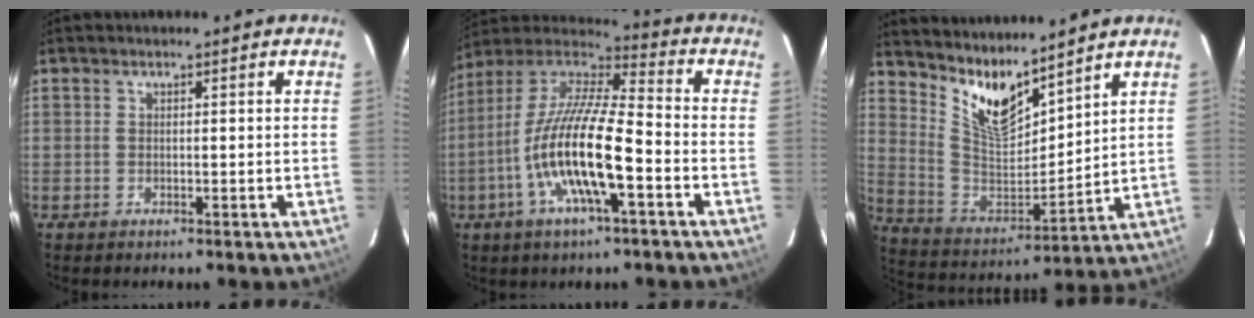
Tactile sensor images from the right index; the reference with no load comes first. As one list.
[{"total": 18.0, "force": [-6.2, 4.0, 16.5], "torque": [-0.316, -0.016, -0.126]}, {"total": 11.7, "force": [9.3, 3.0, 6.5], "torque": [-0.130, -0.023, 0.186]}]